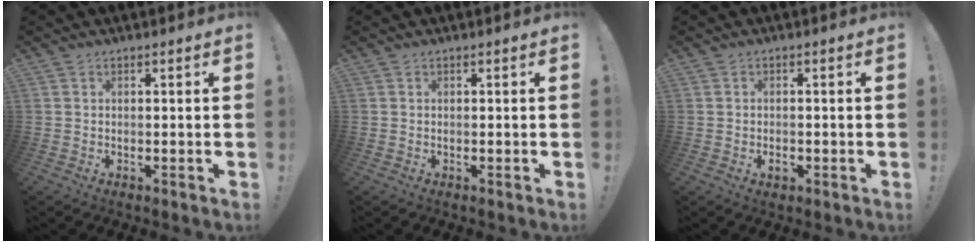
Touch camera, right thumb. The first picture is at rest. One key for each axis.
{"total": 0.0}
{"total": 1.6, "fx": -0.9, "fy": 0.9, "fz": 0.8, "tx": -0.003, "ty": -0.001, "tz": -0.018}